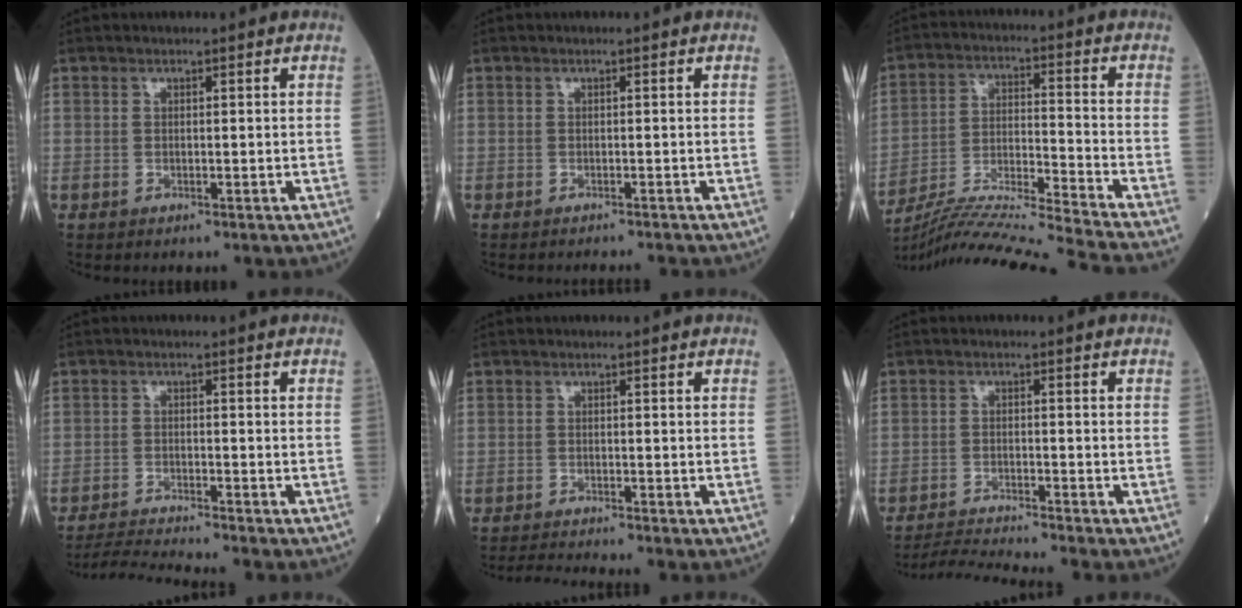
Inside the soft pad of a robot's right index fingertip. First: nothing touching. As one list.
[{"total": 2.5, "force": [-2.3, -0.8, 0.3], "torque": [0.002, -0.005, -0.031]}, {"total": 21.8, "force": [-19.8, -3.2, 8.6], "torque": [-0.150, -0.037, -0.318]}, {"total": 5.9, "force": [-5.3, -2.1, 1.3], "torque": [-0.028, -0.021, -0.096]}, {"total": 2.7, "force": [-2.4, -1.3, 0.2], "torque": [-0.017, -0.017, -0.045]}, {"total": 5.0, "force": [-4.5, -2.1, 0.6], "torque": [-0.019, -0.020, -0.084]}]